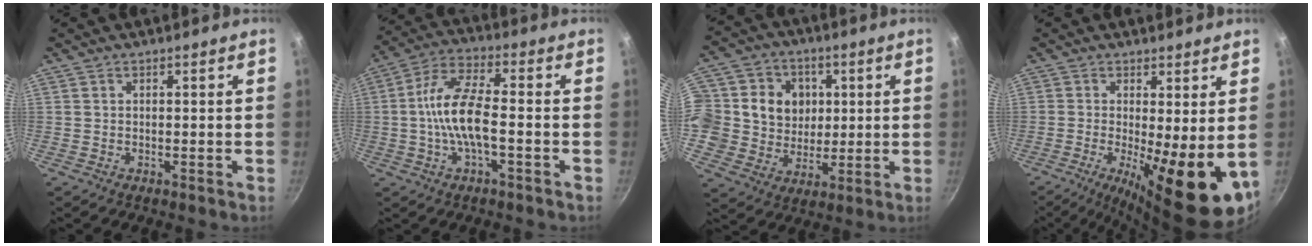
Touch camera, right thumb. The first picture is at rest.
{"total": 11.1, "force": [-1.8, 4.1, 10.1], "torque": [-0.198, 0.032, -0.049]}
{"total": 18.1, "force": [2.8, 16.5, 6.9], "torque": [-0.136, 0.015, 0.047]}
{"total": 14.8, "force": [-2.1, 4.2, 14.1], "torque": [-0.199, -0.015, -0.025]}